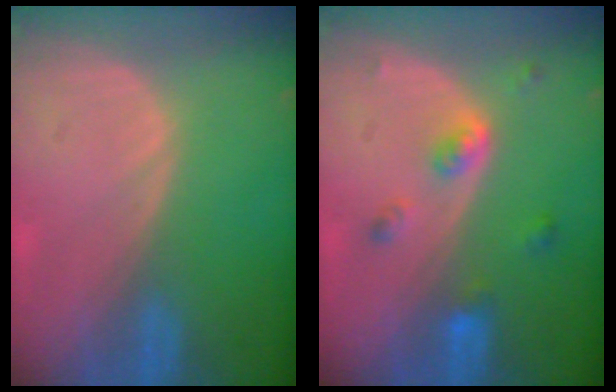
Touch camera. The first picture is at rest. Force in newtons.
{"total": 4.3, "press": 3.9, "slide": 1.8}